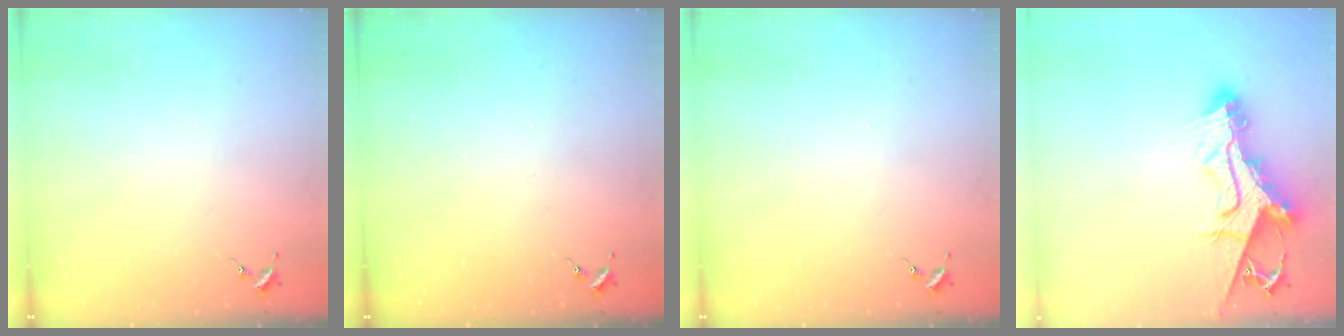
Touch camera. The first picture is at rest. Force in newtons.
{"total": 0.0}
{"total": 0.0}
{"total": 15.2, "press": 15.1, "slide": 0.7}